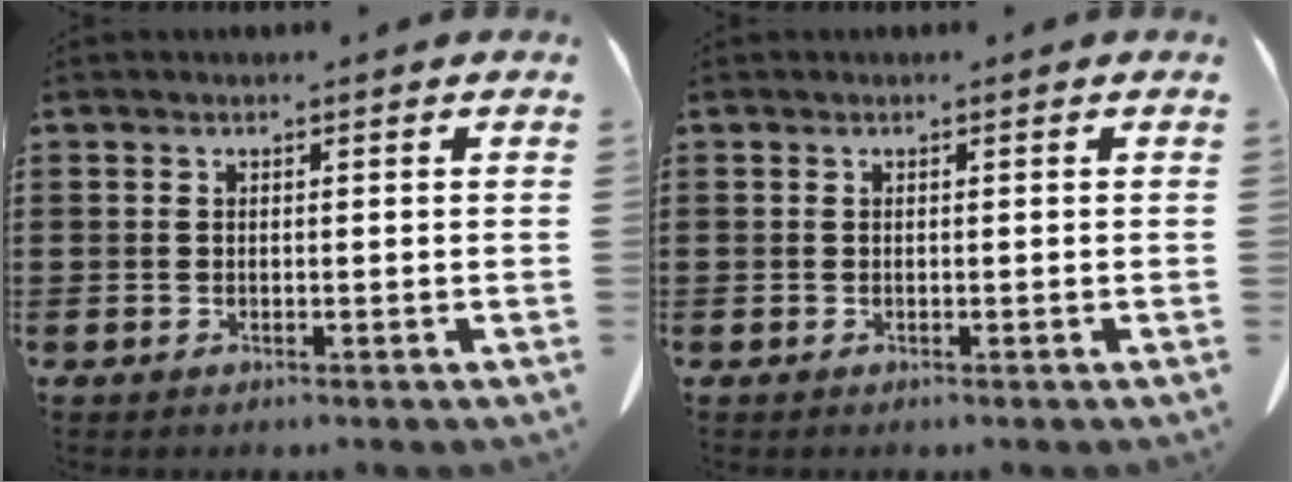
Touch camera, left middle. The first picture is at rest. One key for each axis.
{"total": 0.0}